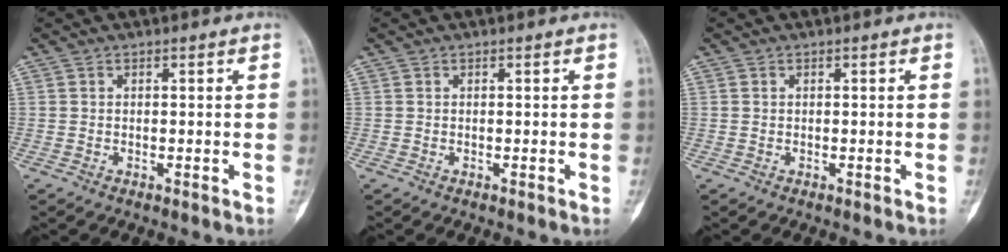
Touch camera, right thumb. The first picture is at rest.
{"total": 0.0}
{"total": 0.0}